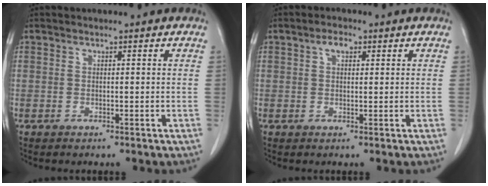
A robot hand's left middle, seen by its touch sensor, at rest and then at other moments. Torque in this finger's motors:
{"motor_torque": [0.49, -0.28, -0.03, 0.00]}